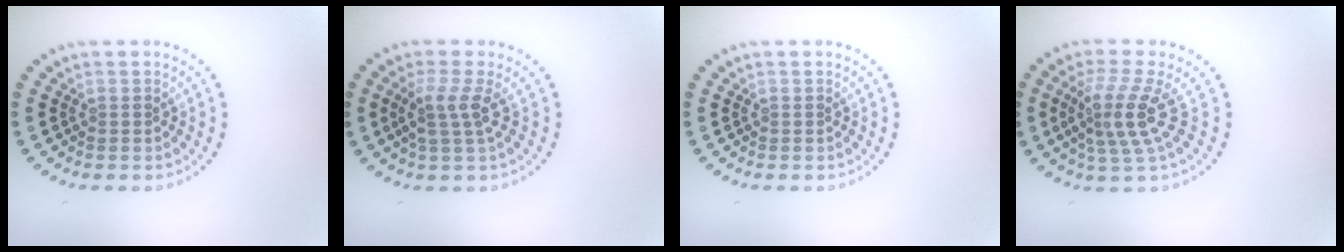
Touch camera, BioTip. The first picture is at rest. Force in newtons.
{"total": 2.5, "press": 1.9, "slide": 1.7}
{"total": 0.0}
{"total": 4.0, "press": 3.0, "slide": 2.6}